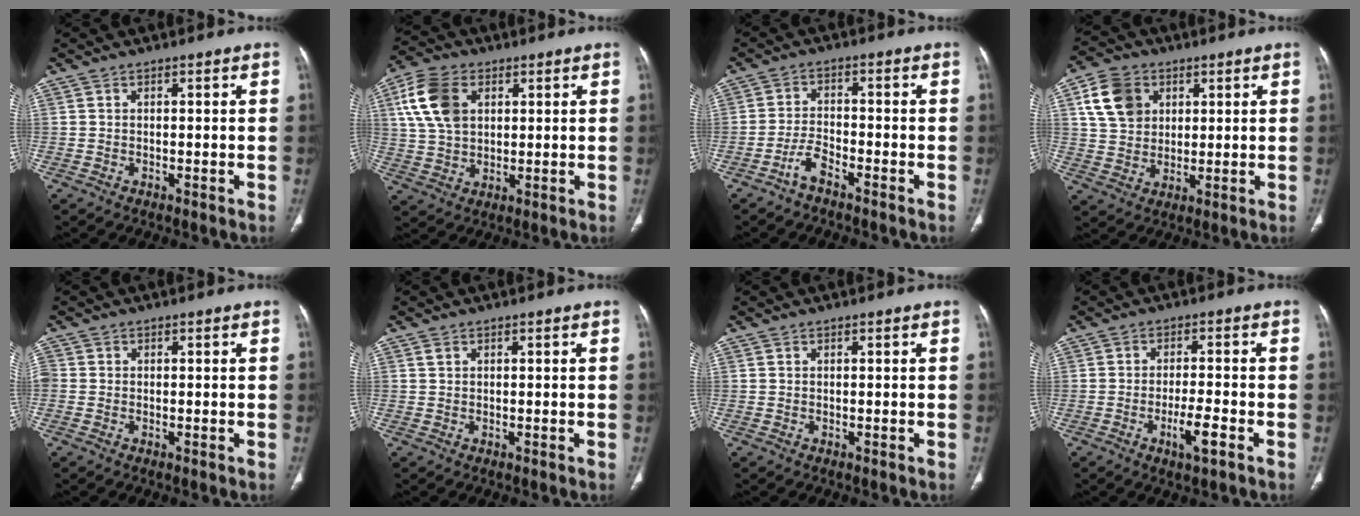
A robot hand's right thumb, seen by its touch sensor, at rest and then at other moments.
{"total": 11.3, "force": [3.6, 7.6, 7.6], "torque": [-0.142, 0.003, 0.071]}
{"total": 3.7, "force": [-2.9, 1.1, 2.1], "torque": [-0.045, 0.024, -0.057]}
{"total": 10.0, "force": [3.6, 7.9, 4.9], "torque": [-0.068, -0.004, 0.071]}
{"total": 1.6, "force": [-0.3, 1.2, 1.0], "torque": [-0.033, 0.000, -0.012]}
{"total": 0.6, "force": [0.4, 0.4, 0.3], "torque": [-0.005, 0.007, 0.008]}
{"total": 0.0}
{"total": 5.2, "force": [-2.4, 1.1, 4.5], "torque": [-0.083, 0.006, -0.043]}